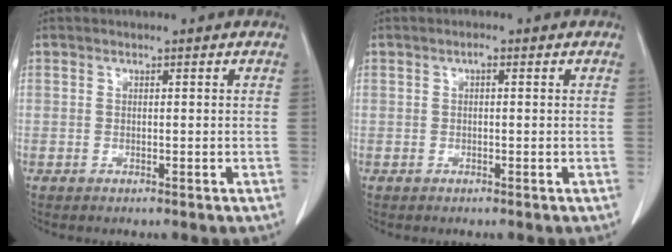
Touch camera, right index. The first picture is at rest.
{"total": 0.7, "force": [0.1, 0.3, 0.6], "torque": [-0.011, 0.003, 0.002]}